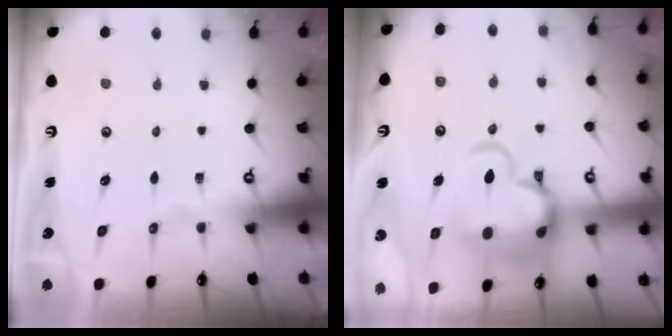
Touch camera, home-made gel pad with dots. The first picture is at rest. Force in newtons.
{"total": 10.8, "press": 10.6, "slide": 2.0}